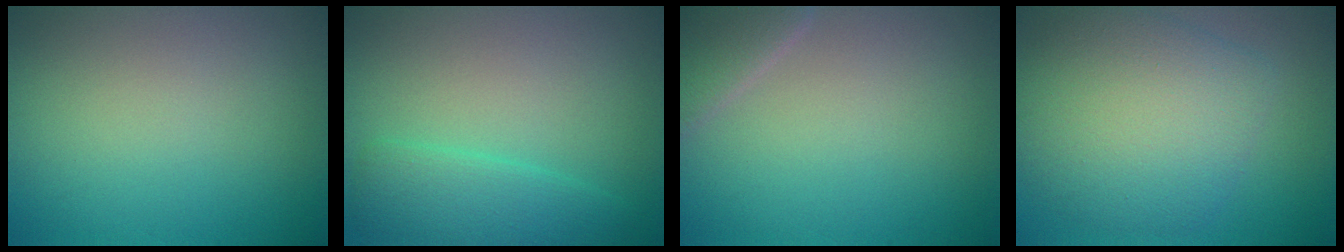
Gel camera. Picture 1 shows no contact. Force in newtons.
{"total": 3.2, "press": 3.2, "slide": 0.1}
{"total": 3.1, "press": 3.1, "slide": 0.2}
{"total": 7.0, "press": 7.0, "slide": 0.2}